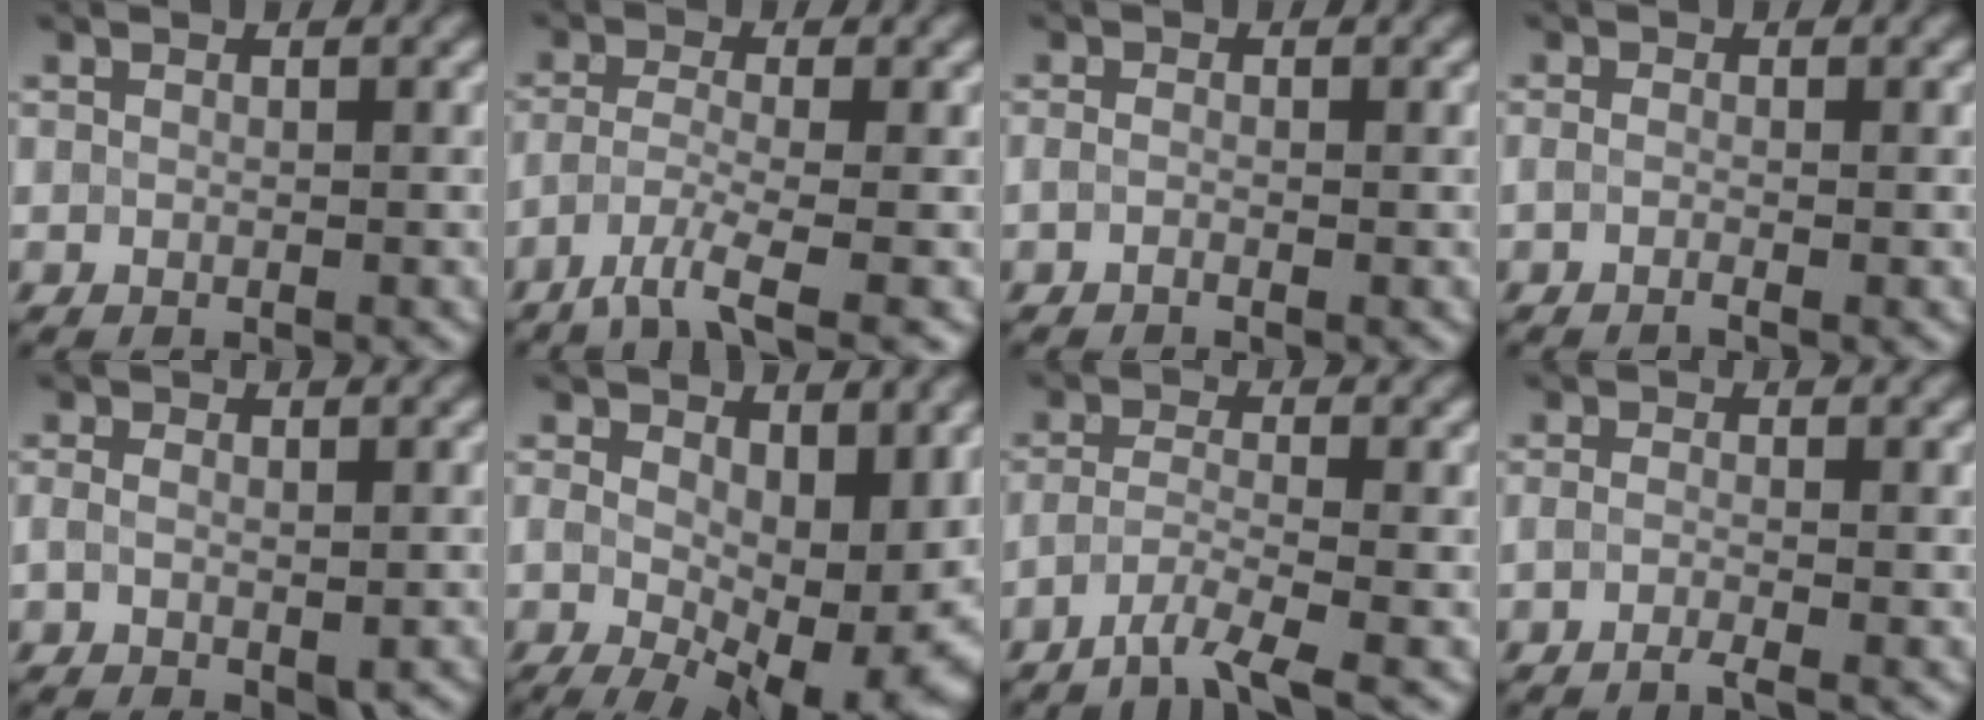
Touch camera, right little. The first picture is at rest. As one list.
[{"total": 4.3, "force": [-3.3, 0.3, 2.7], "torque": [-0.045, -0.003, -0.064]}, {"total": 1.1, "force": [-1.0, 0.0, 0.5], "torque": [-0.006, -0.003, -0.013]}, {"total": 1.3, "force": [-0.9, 0.2, 0.9], "torque": [-0.008, -0.004, -0.014]}, {"total": 3.0, "force": [-1.4, 1.4, 2.2], "torque": [-0.037, -0.003, -0.013]}, {"total": 13.3, "force": [-1.1, 6.9, 11.3], "torque": [-0.159, -0.029, 0.013]}, {"total": 3.4, "force": [-2.9, 0.0, 1.8], "torque": [-0.032, 0.000, -0.062]}, {"total": 1.8, "force": [-1.7, 0.0, 0.8], "torque": [-0.005, -0.004, -0.033]}]